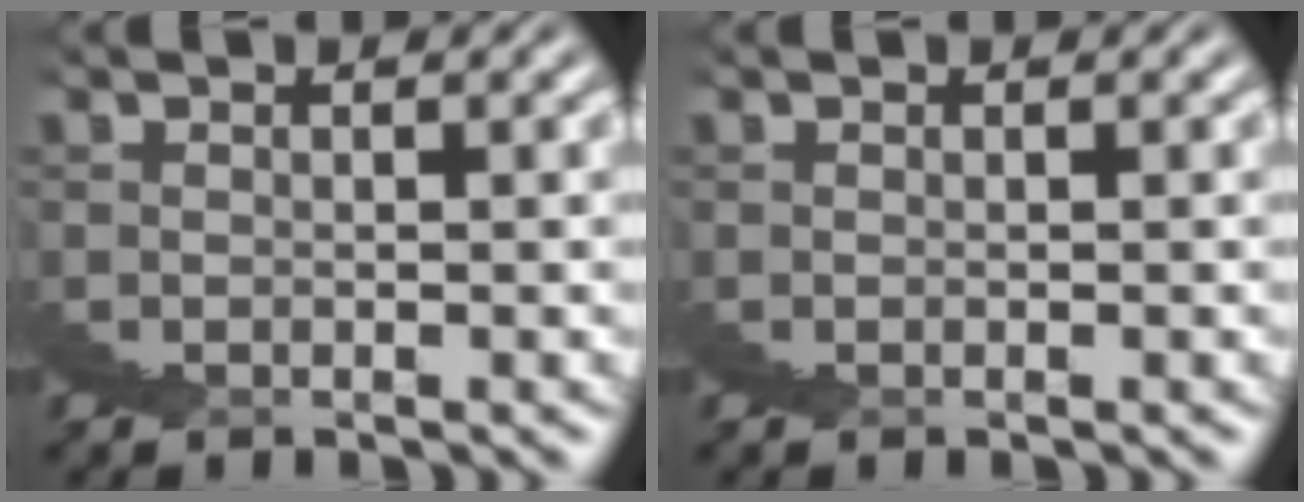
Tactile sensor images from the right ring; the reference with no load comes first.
{"total": 0.0}